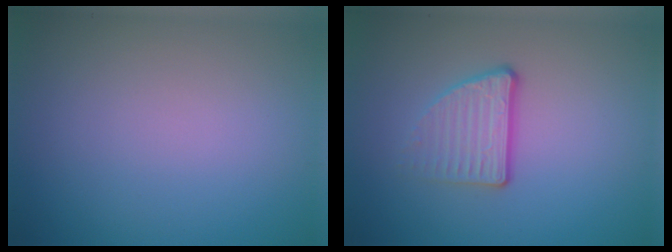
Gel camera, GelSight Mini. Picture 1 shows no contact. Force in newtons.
{"total": 3.3, "press": 2.4, "slide": 2.3}